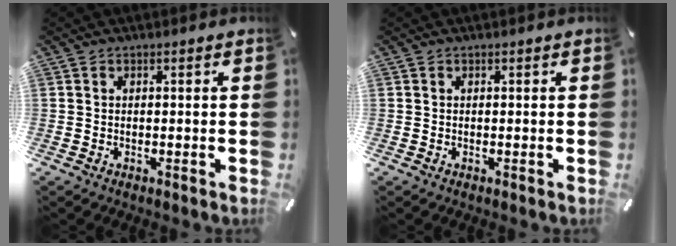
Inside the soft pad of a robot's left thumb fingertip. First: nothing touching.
{"total": 0.0}